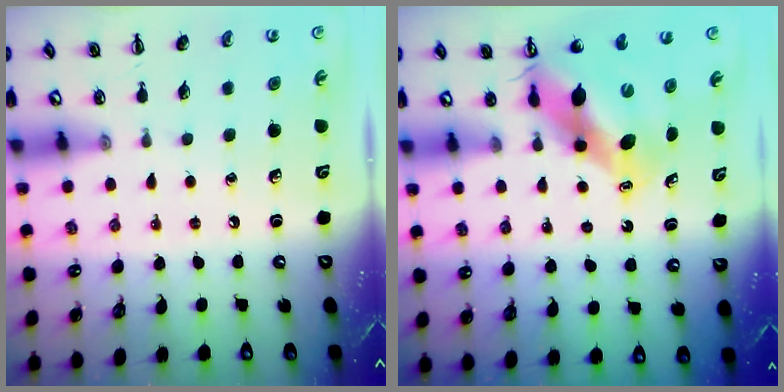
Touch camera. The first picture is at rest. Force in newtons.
{"total": 9.7, "press": 9.3, "slide": 2.9}